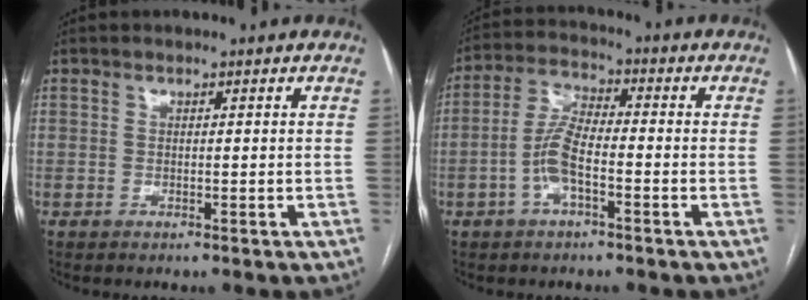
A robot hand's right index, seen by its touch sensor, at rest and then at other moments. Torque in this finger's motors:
{"motor_torque": [1.00, -0.25, 0.48, 0.11]}